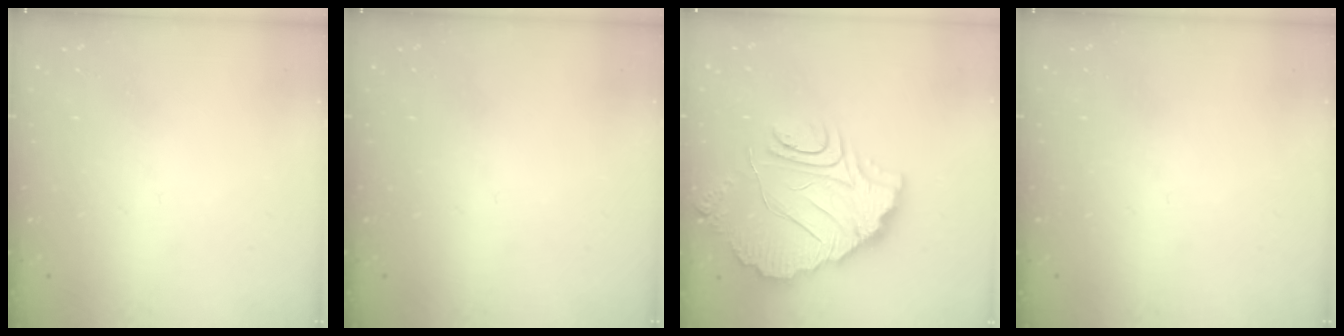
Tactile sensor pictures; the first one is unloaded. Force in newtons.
{"total": 0.0}
{"total": 15.0, "press": 14.9, "slide": 1.2}
{"total": 0.0}